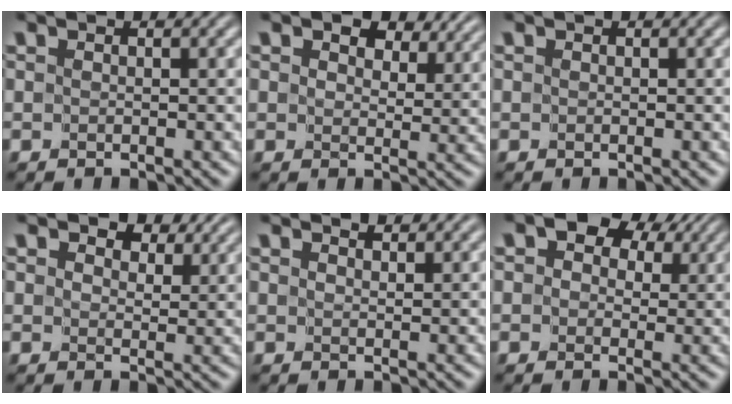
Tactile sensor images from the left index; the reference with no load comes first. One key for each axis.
{"total": 7.0, "fx": 4.8, "fy": 3.5, "fz": 3.7, "tx": -0.054, "ty": 0.000, "tz": 0.056}
{"total": 0.0}
{"total": 5.3, "fx": 4.0, "fy": 2.4, "fz": 2.4, "tx": -0.038, "ty": -0.002, "tz": 0.045}
{"total": 2.1, "fx": 2.0, "fy": 0.2, "fz": 0.4, "tx": -0.009, "ty": 0.000, "tz": 0.027}
{"total": 7.4, "fx": 4.1, "fy": 4.4, "fz": 4.4, "tx": -0.059, "ty": 0.014, "tz": 0.045}